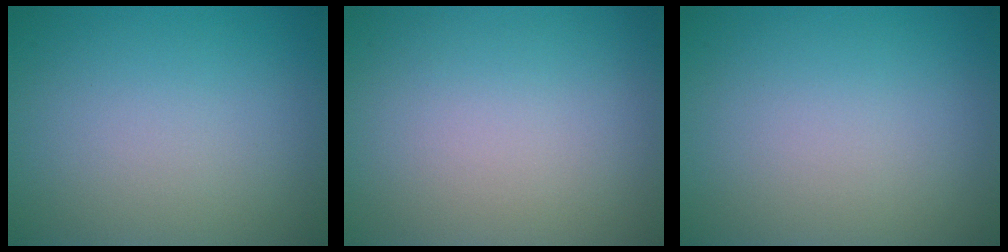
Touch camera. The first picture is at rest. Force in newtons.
{"total": 0.0}
{"total": 0.0}